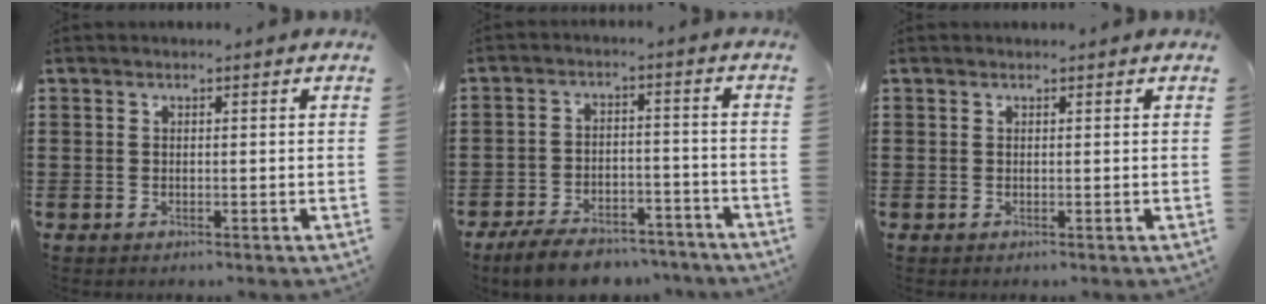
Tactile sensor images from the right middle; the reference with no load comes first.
{"total": 7.3, "force": [-6.6, 1.8, 2.5], "torque": [-0.043, 0.016, -0.126]}
{"total": 0.0}